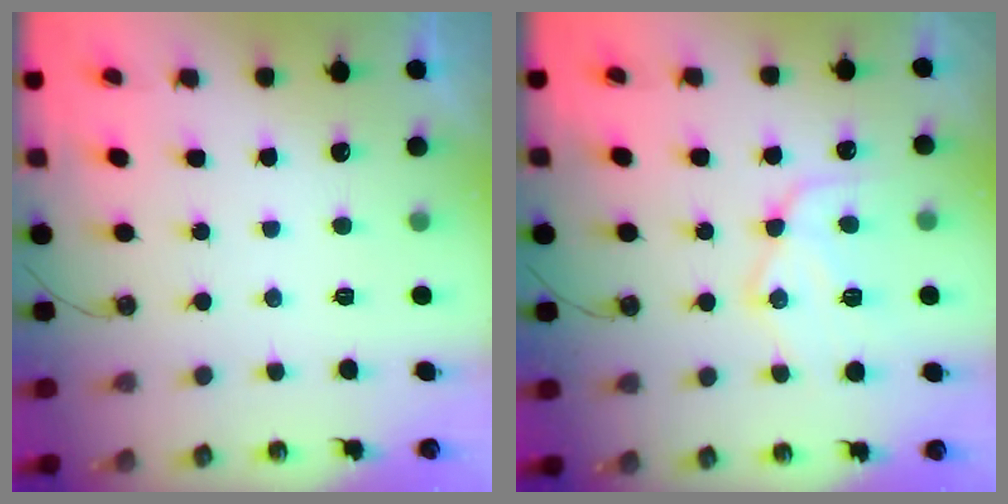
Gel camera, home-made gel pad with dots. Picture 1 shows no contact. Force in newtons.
{"total": 13.8, "press": 13.7, "slide": 1.2}